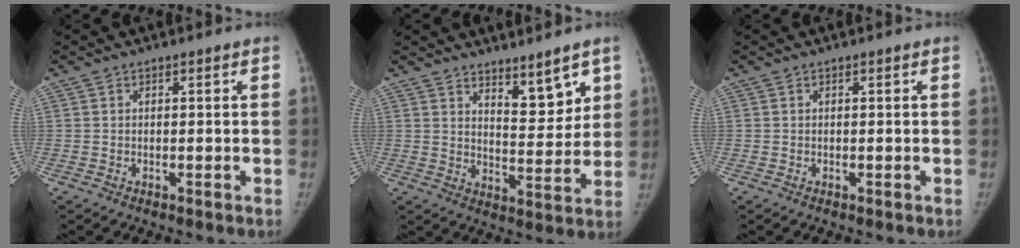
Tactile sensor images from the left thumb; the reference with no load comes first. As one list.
[{"total": 8.2, "force": [5.5, 3.0, 5.3], "torque": [-0.045, -0.049, 0.089]}, {"total": 0.0}]